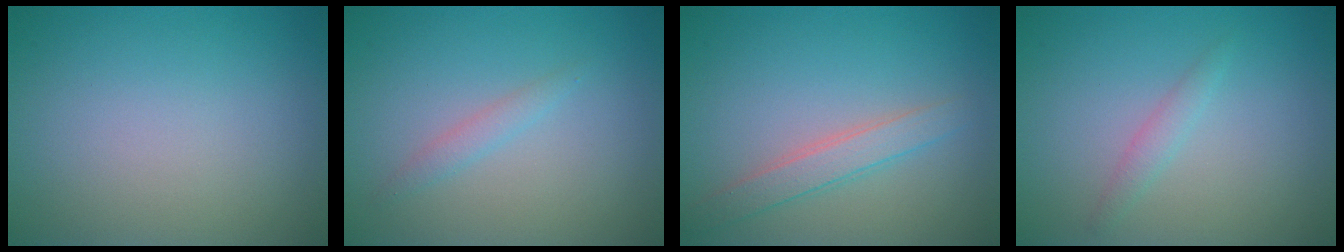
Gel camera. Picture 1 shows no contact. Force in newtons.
{"total": 1.2, "press": 1.2, "slide": 0.1}
{"total": 2.3, "press": 2.3, "slide": 0.1}
{"total": 1.2, "press": 1.2, "slide": 0.0}